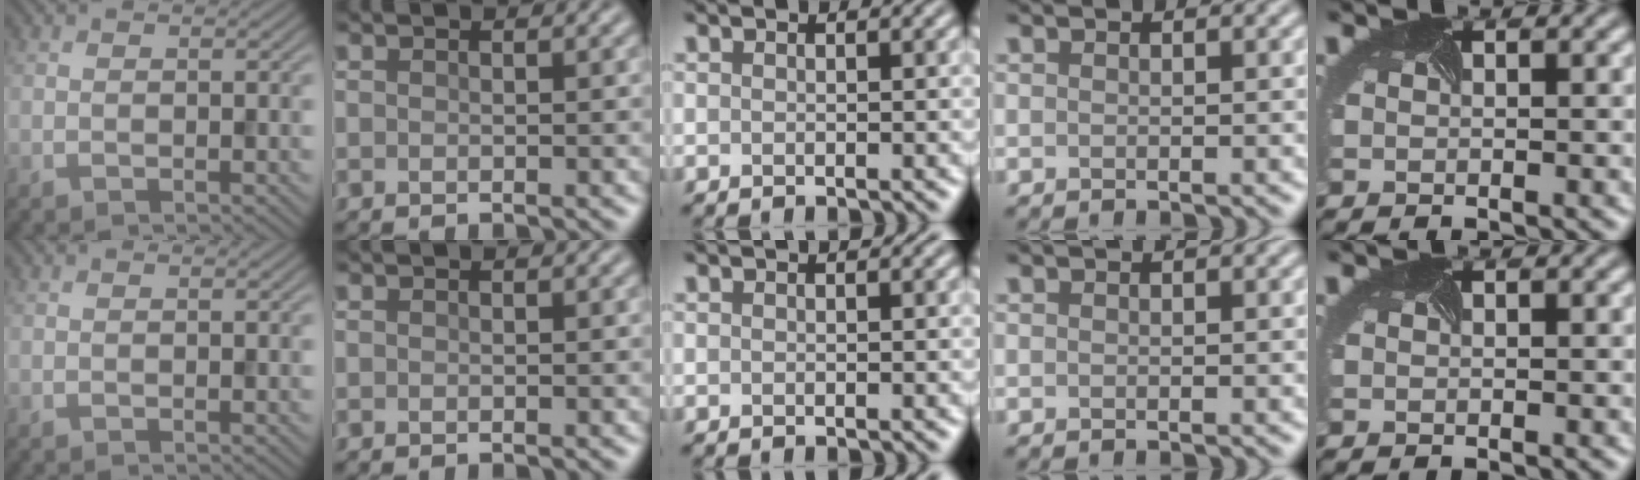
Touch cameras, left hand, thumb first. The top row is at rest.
{}